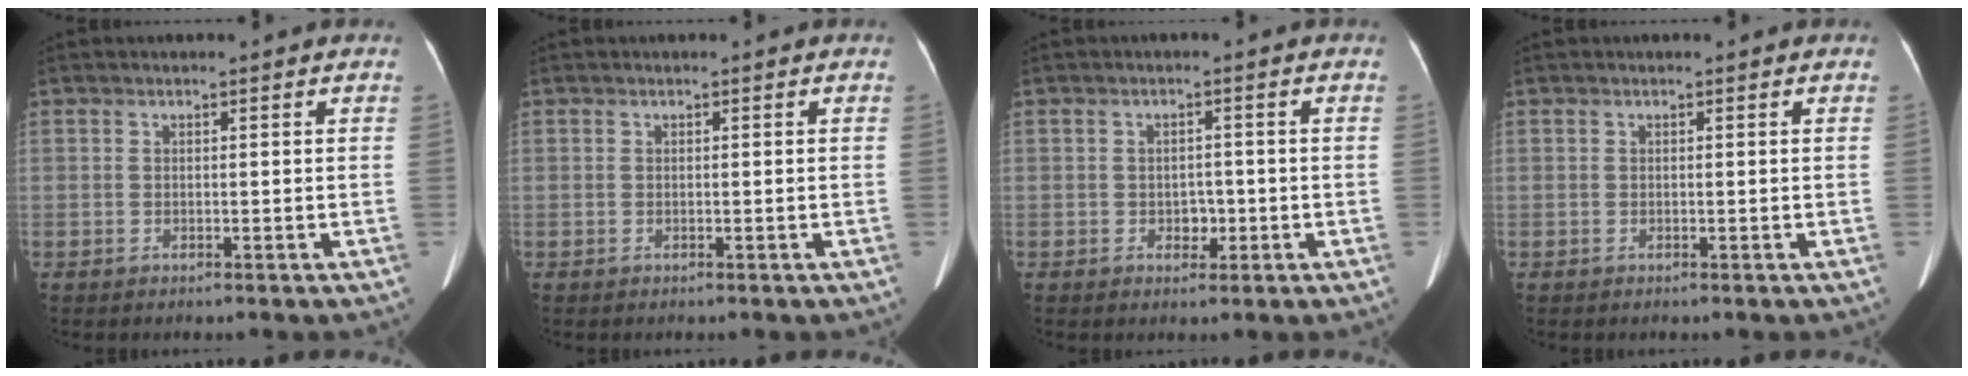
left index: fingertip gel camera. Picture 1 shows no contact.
{"total": 0.0}
{"total": 2.2, "force": [-0.6, 1.7, 1.3], "torque": [-0.016, 0.004, -0.005]}
{"total": 0.0}